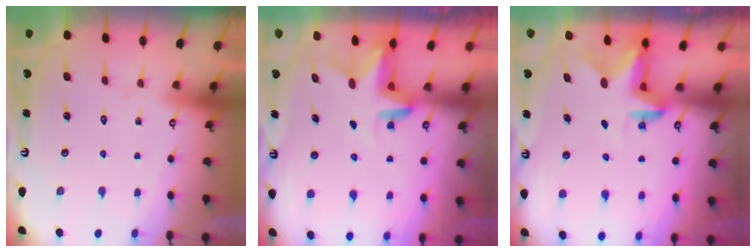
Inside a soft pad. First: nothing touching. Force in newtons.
{"total": 3.0, "press": 3.0, "slide": 0.2}
{"total": 2.7, "press": 2.7, "slide": 0.5}